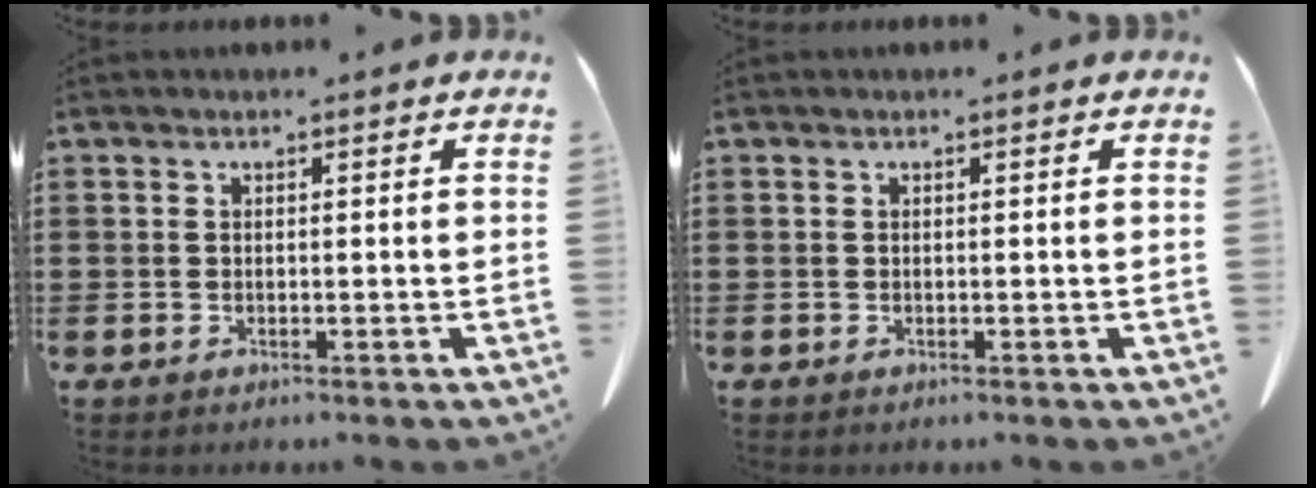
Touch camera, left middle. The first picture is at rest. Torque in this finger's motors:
{"motor_torque": [-0.01, -0.70, 0.01, -0.01]}